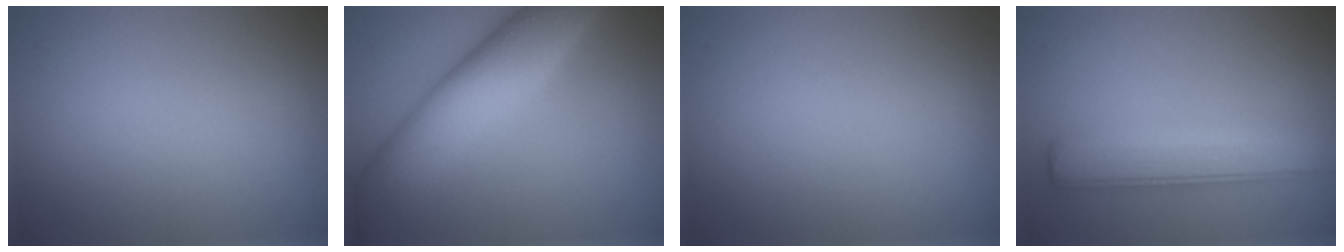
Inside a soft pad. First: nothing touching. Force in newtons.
{"total": 8.8, "press": 8.8, "slide": 0.0}
{"total": 0.0}
{"total": 4.5, "press": 4.5, "slide": 0.3}